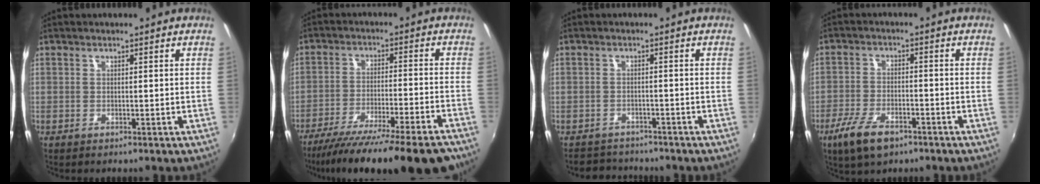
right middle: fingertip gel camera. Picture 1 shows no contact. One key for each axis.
{"total": 20.6, "fx": -17.6, "fy": 0.2, "fz": 10.7, "tx": -0.189, "ty": -0.053, "tz": -0.270}
{"total": 5.0, "fx": -4.6, "fy": 1.9, "fz": 0.3, "tx": -0.021, "ty": 0.006, "tz": -0.075}
{"total": 8.4, "fx": -5.4, "fy": 3.3, "fz": 5.4, "tx": -0.134, "ty": -0.018, "tz": -0.102}